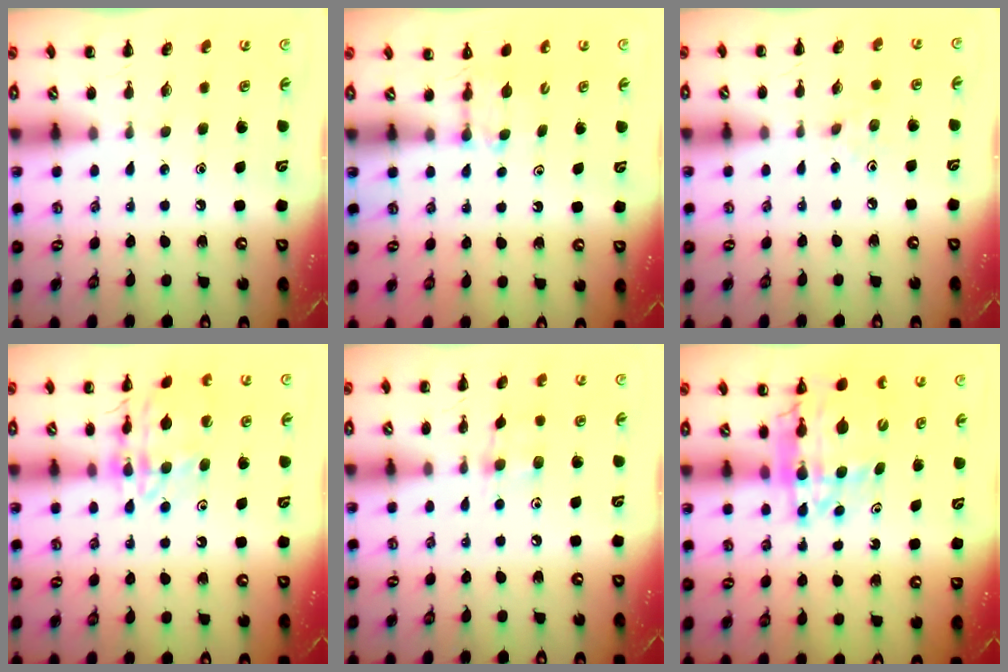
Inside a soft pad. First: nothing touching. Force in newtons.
{"total": 4.2, "press": 4.0, "slide": 1.3}
{"total": 2.7, "press": 2.5, "slide": 0.9}
{"total": 14.2, "press": 14.1, "slide": 1.4}
{"total": 7.2, "press": 6.9, "slide": 1.7}
{"total": 14.0, "press": 13.5, "slide": 3.7}